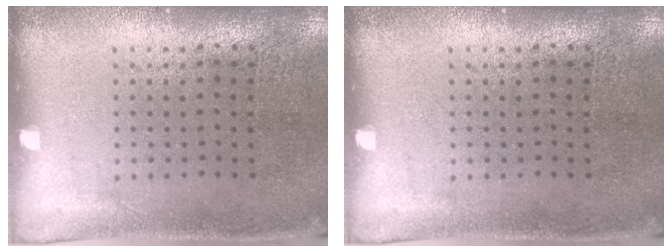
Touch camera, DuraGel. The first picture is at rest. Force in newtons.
{"total": 0.0}